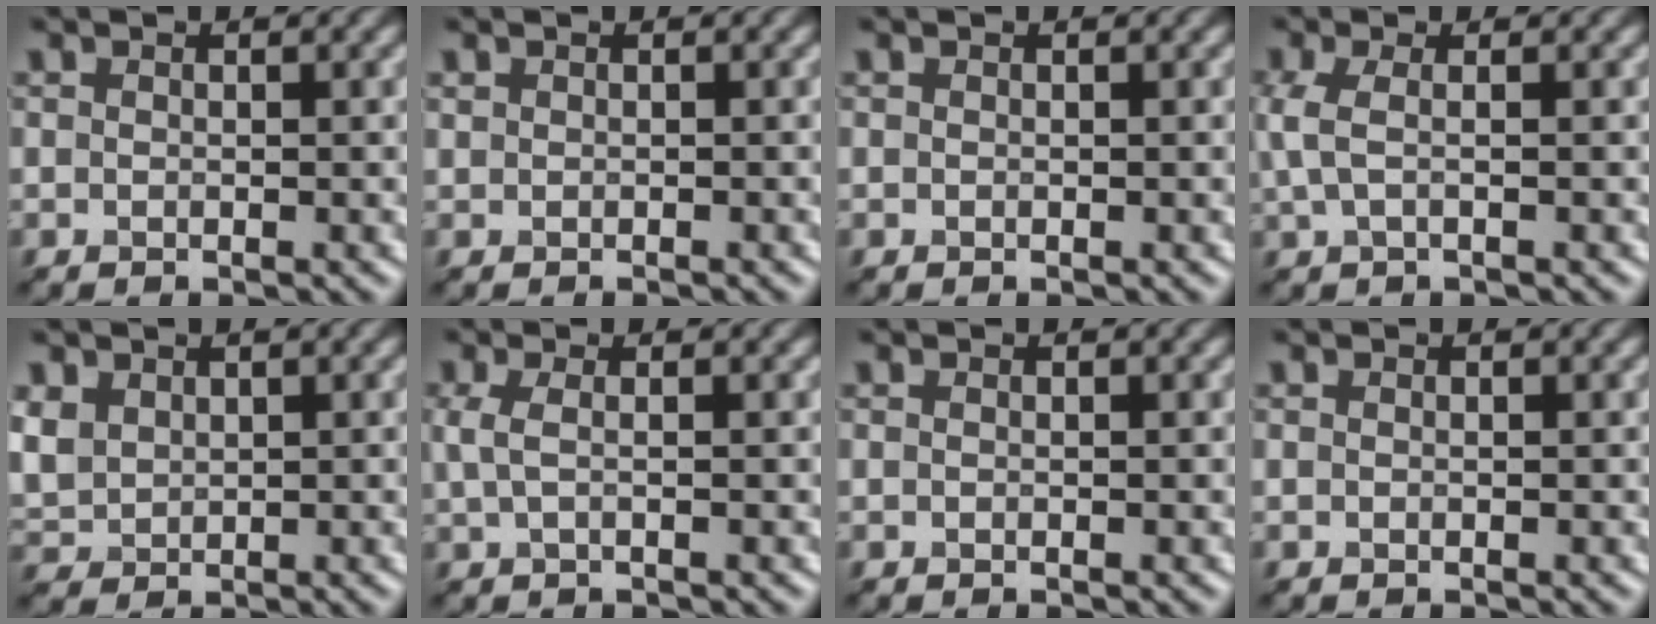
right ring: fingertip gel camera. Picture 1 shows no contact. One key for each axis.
{"total": 0.7, "fx": -0.4, "fy": -0.3, "fz": -0.5, "tx": 0.000, "ty": 0.003, "tz": 0.011}
{"total": 0.0}
{"total": 1.6, "fx": 0.0, "fy": 0.4, "fz": 1.5, "tx": -0.051, "ty": 0.013, "tz": 0.017}
{"total": 1.8, "fx": 1.1, "fy": 1.5, "fz": 0.4, "tx": -0.034, "ty": 0.012, "tz": 0.044}
{"total": 1.0, "fx": 0.0, "fy": 0.1, "fz": 1.0, "tx": -0.032, "ty": 0.011, "tz": 0.018}
{"total": 0.0}
{"total": 0.0}